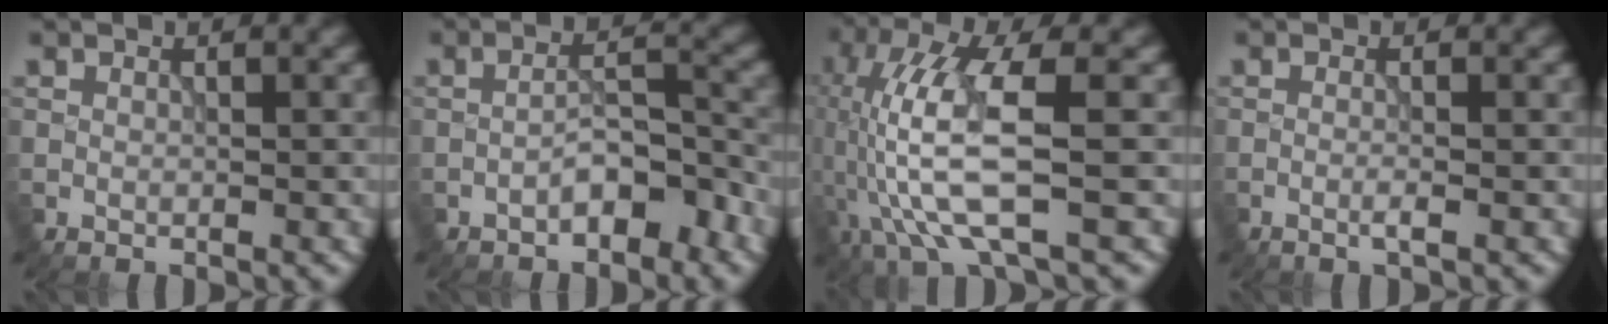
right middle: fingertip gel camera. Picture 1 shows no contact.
{"total": 3.5, "force": [-2.2, 1.1, 2.5], "torque": [-0.038, 0.015, -0.041]}
{"total": 9.1, "force": [-1.7, 2.6, 8.6], "torque": [-0.196, 0.008, -0.037]}
{"total": 1.1, "force": [-0.4, 0.1, 1.0], "torque": [-0.015, 0.000, -0.012]}